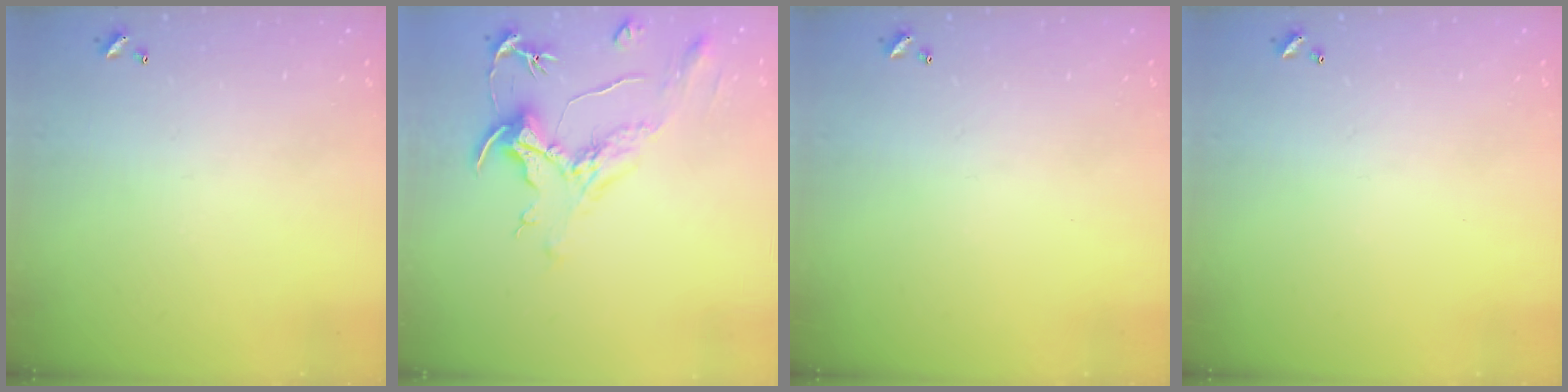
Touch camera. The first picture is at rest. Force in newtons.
{"total": 2.1, "press": 1.6, "slide": 1.3}
{"total": 0.0}
{"total": 0.0}